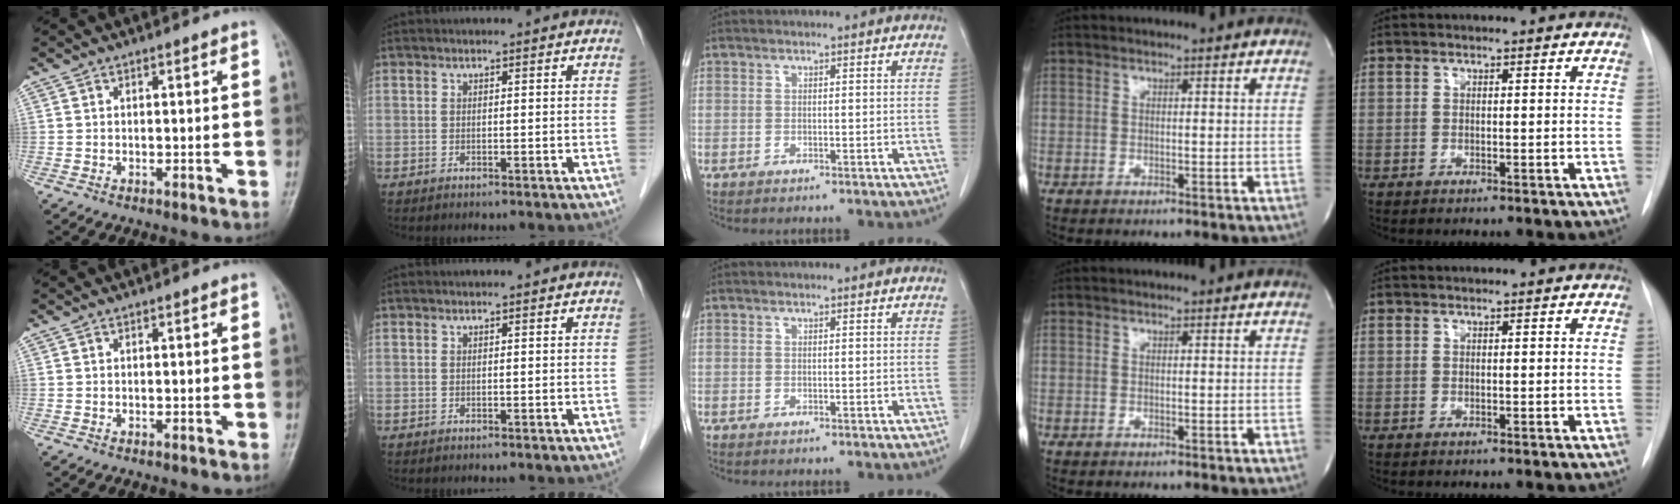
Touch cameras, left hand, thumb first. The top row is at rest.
{}